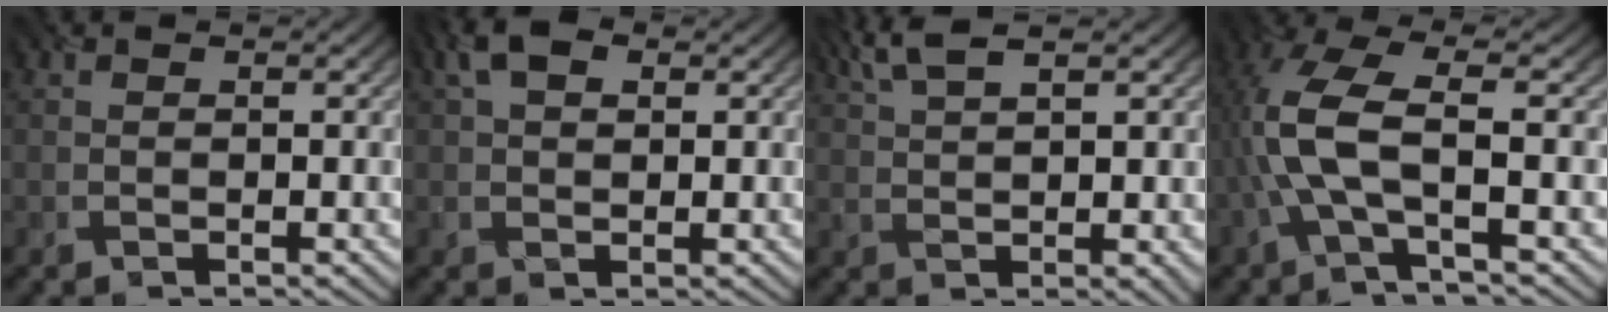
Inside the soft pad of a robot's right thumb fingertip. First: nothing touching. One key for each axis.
{"total": 3.1, "fx": 1.6, "fy": 2.1, "fz": 1.6, "tx": -0.033, "ty": 0.005, "tz": 0.026}
{"total": 5.5, "fx": 2.9, "fy": 1.3, "fz": 4.6, "tx": -0.078, "ty": 0.020, "tz": 0.058}
{"total": 6.4, "fx": -1.0, "fy": 1.8, "fz": 6.0, "tx": -0.146, "ty": 0.022, "tz": -0.033}